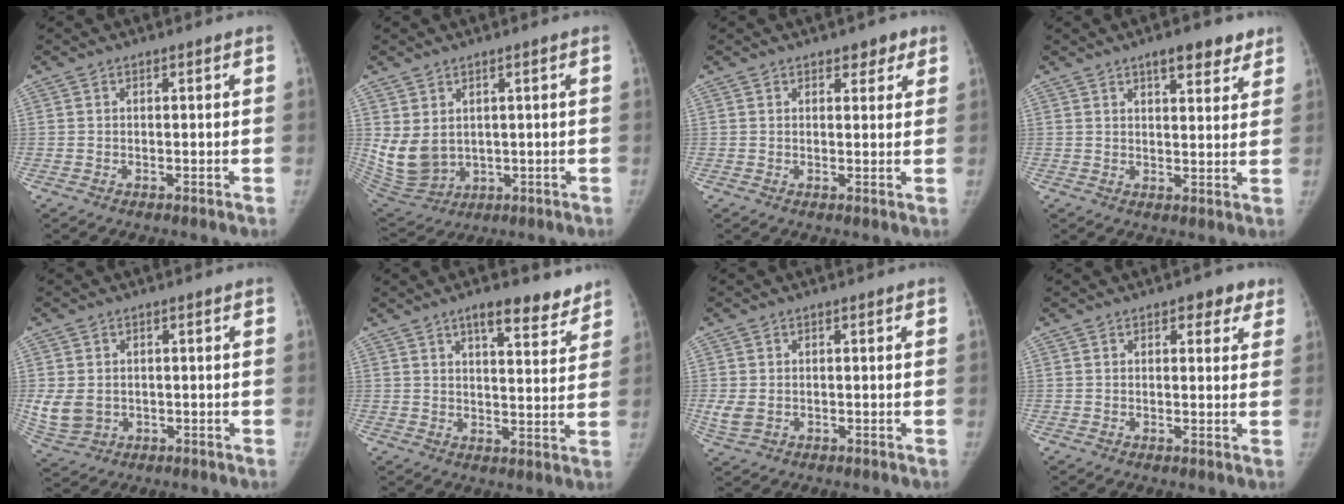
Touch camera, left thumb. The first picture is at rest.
{"total": 9.2, "force": [1.4, 7.1, 5.7], "torque": [-0.104, -0.016, 0.056]}
{"total": 3.2, "force": [2.1, 1.9, 1.6], "torque": [0.004, -0.008, 0.024]}
{"total": 7.2, "force": [4.9, 2.7, 4.6], "torque": [-0.036, -0.023, 0.065]}
{"total": 6.3, "force": [-0.4, 5.2, 3.6], "torque": [-0.066, -0.006, 0.008]}
{"total": 9.1, "force": [6.6, 3.0, 5.4], "torque": [-0.045, -0.039, 0.094]}
{"total": 3.0, "force": [-0.4, 2.3, 1.9], "torque": [-0.047, -0.003, -0.002]}
{"total": 4.2, "force": [2.4, 2.4, 2.5], "torque": [0.002, -0.006, 0.023]}